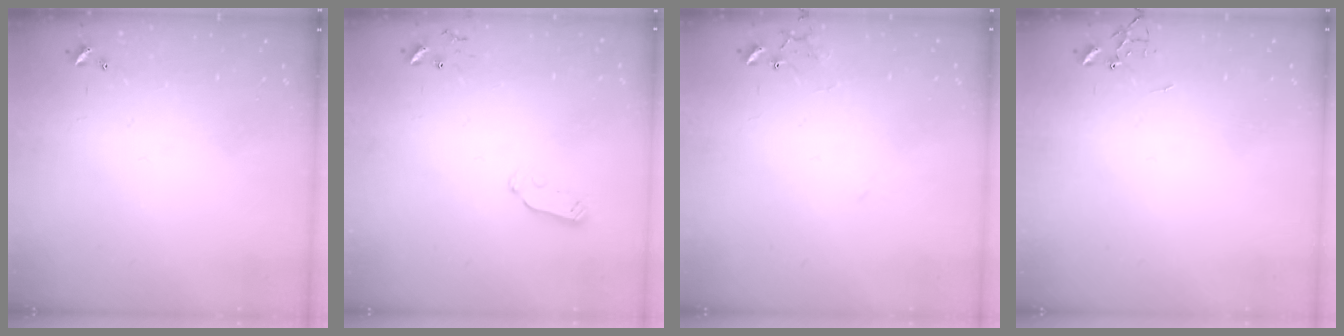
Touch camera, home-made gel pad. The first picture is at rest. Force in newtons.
{"total": 4.9, "press": 4.9, "slide": 0.3}
{"total": 9.5, "press": 9.5, "slide": 0.7}
{"total": 0.0}